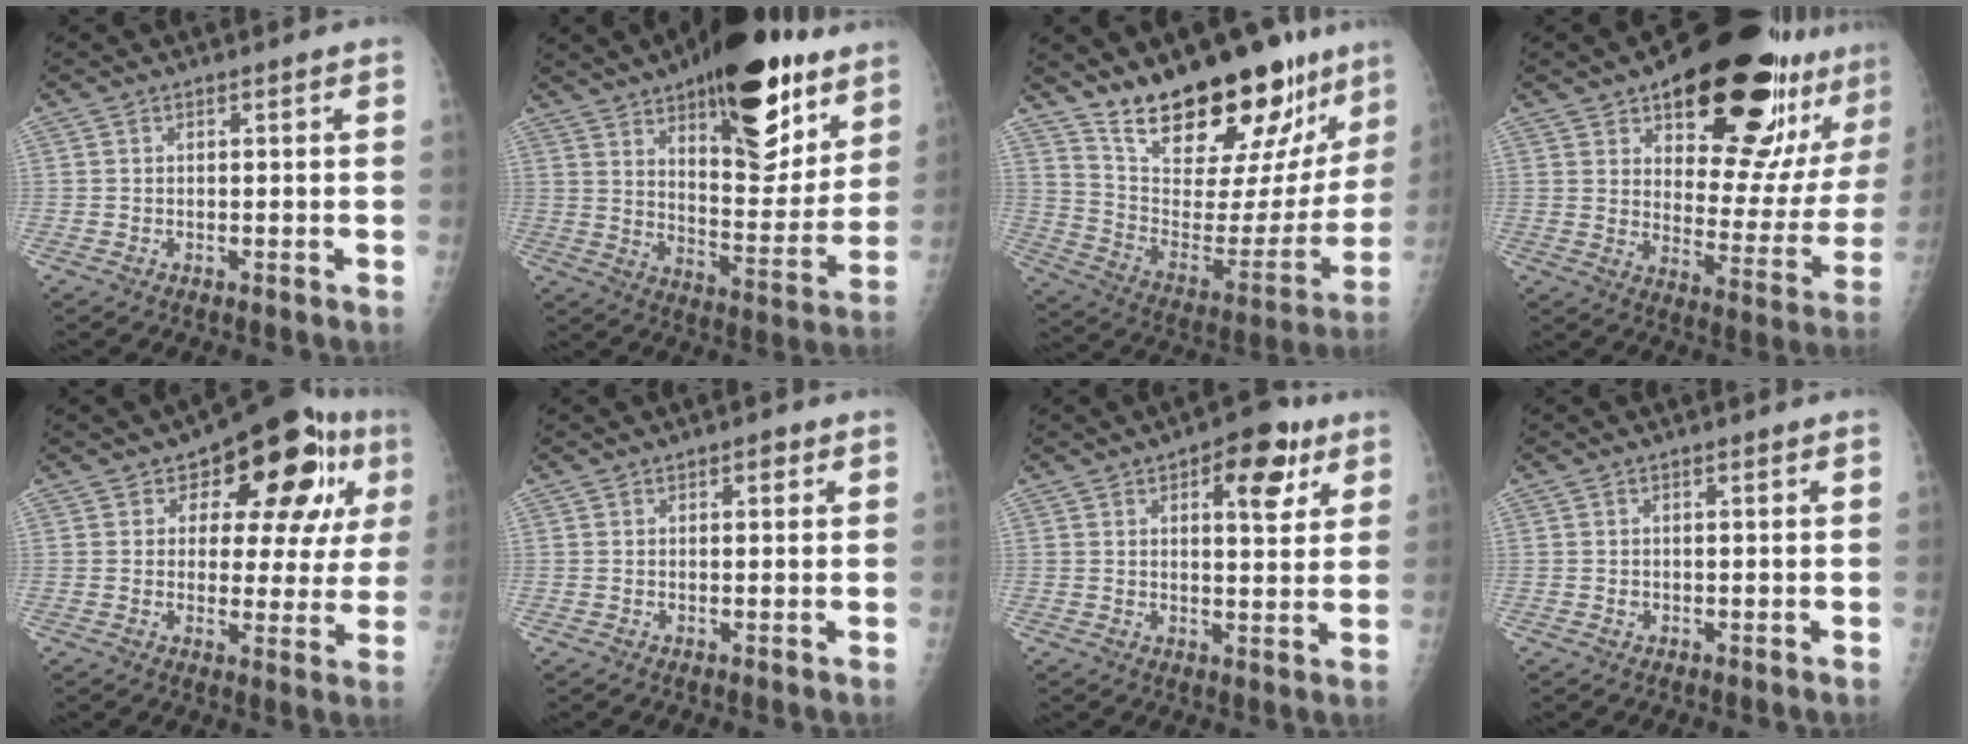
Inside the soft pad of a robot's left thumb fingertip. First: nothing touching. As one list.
[{"total": 26.2, "force": [15.3, 10.6, 18.5], "torque": [-0.222, -0.057, 0.228]}, {"total": 27.2, "force": [20.5, 10.2, 14.7], "torque": [-0.184, -0.110, 0.316]}, {"total": 27.0, "force": [17.9, 10.8, 17.1], "torque": [-0.189, -0.086, 0.246]}, {"total": 16.7, "force": [6.5, 8.7, 12.6], "torque": [-0.111, 0.000, 0.080]}, {"total": 1.6, "force": [0.9, 0.9, 1.0], "torque": [-0.004, -0.001, 0.009]}, {"total": 9.6, "force": [4.6, 4.3, 7.2], "torque": [-0.067, -0.015, 0.058]}, {"total": 0.6, "force": [0.1, 0.6, 0.3], "torque": [0.001, 0.001, 0.000]}]